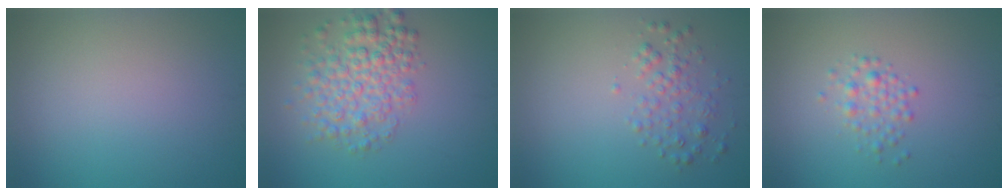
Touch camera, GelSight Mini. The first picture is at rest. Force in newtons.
{"total": 5.0, "press": 5.0, "slide": 0.2}
{"total": 2.0, "press": 2.0, "slide": 0.1}
{"total": 1.7, "press": 1.7, "slide": 0.0}